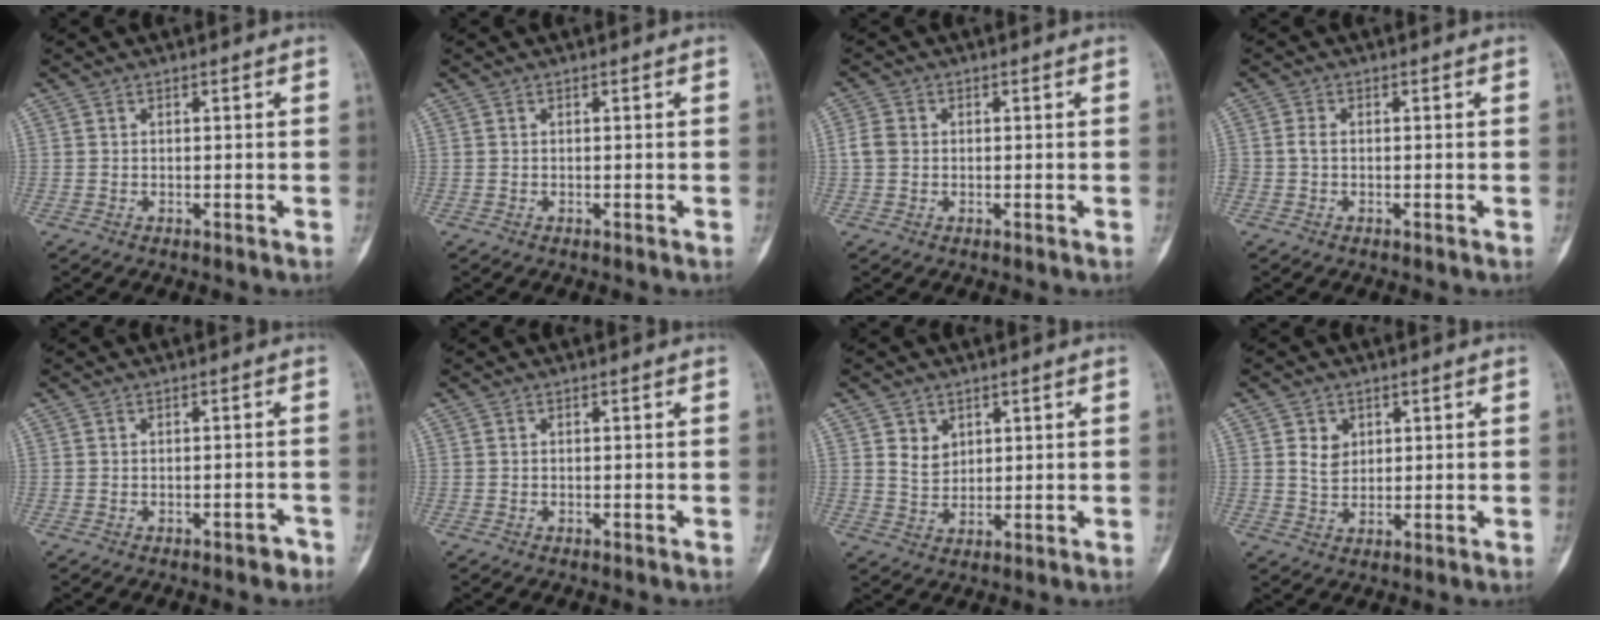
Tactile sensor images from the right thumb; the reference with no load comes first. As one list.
[{"total": 0.0}, {"total": 2.9, "force": [0.1, 2.4, 1.6], "torque": [-0.032, 0.007, -0.004]}, {"total": 1.4, "force": [-0.2, 0.9, 1.0], "torque": [-0.020, 0.001, -0.006]}, {"total": 1.9, "force": [-1.3, 0.8, 1.1], "torque": [-0.013, 0.014, -0.016]}, {"total": 0.0}, {"total": 4.1, "force": [1.8, 3.2, 1.8], "torque": [-0.015, -0.015, 0.038]}, {"total": 4.1, "force": [1.4, 3.2, 2.1], "torque": [-0.018, -0.009, 0.027]}]